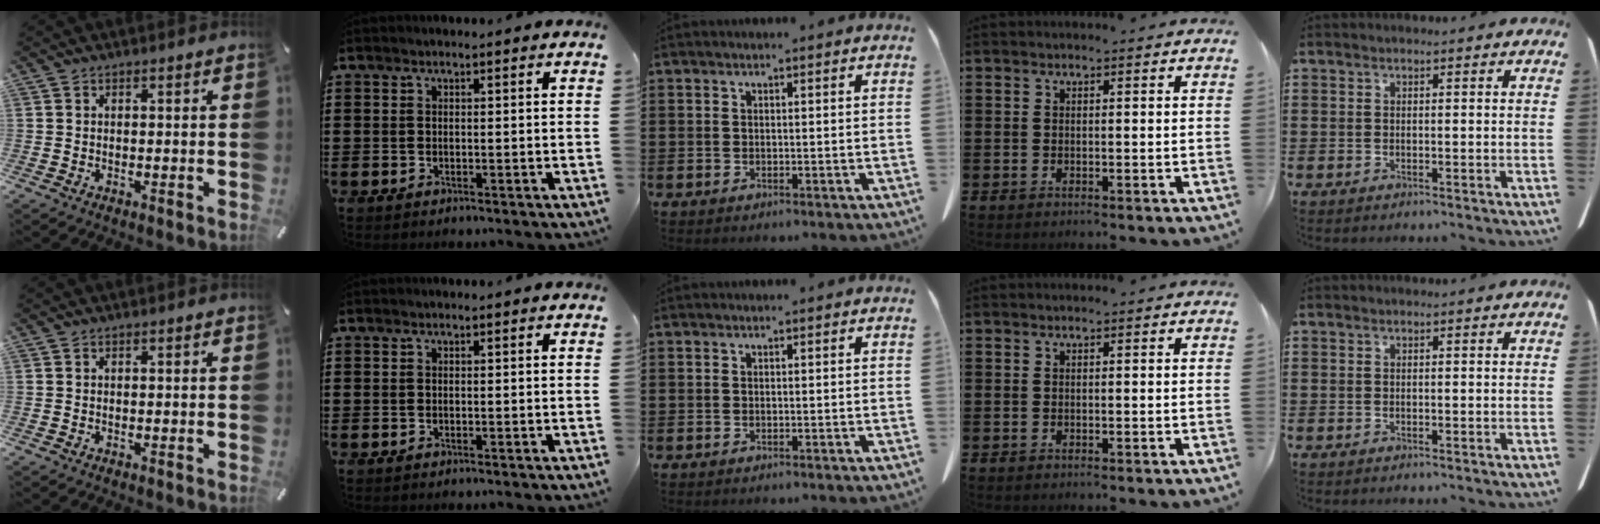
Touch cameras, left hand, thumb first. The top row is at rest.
{}